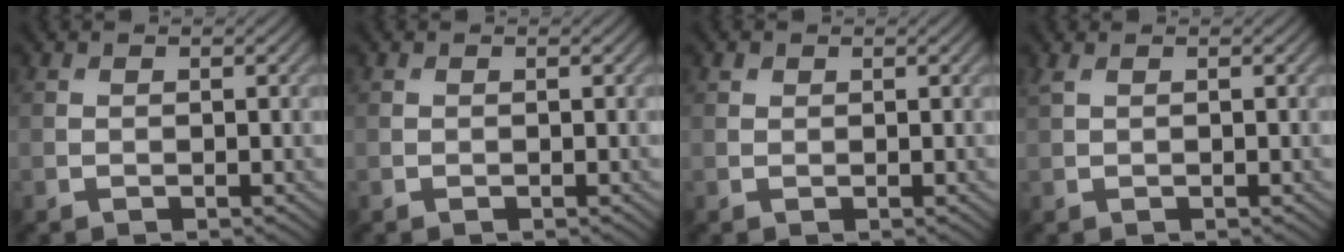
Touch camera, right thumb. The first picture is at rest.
{"total": 0.0}
{"total": 0.6, "force": [0.4, 0.4, 0.1], "torque": [-0.001, -0.001, 0.009]}
{"total": 1.0, "force": [0.6, 0.2, 0.7], "torque": [-0.023, 0.005, 0.014]}